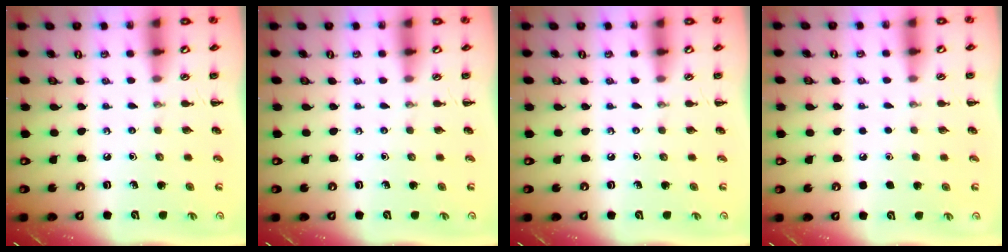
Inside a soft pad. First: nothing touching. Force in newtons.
{"total": 0.0}
{"total": 0.0}
{"total": 1.8, "press": 1.8, "slide": 0.1}